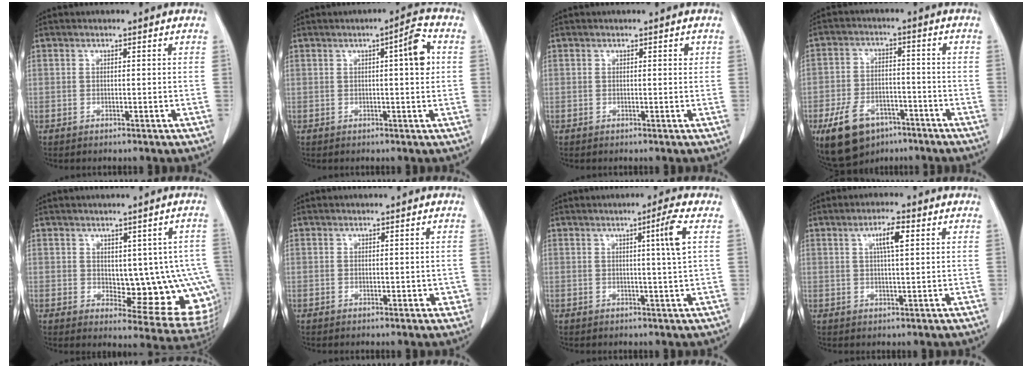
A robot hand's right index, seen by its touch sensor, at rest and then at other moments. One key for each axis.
{"total": 4.9, "fx": 1.0, "fy": 0.5, "fz": 4.8, "tx": -0.067, "ty": 0.008, "tz": 0.010}
{"total": 0.6, "fx": 0.3, "fy": 0.2, "fz": 0.4, "tx": -0.005, "ty": 0.001, "tz": 0.002}
{"total": 10.9, "fx": -6.7, "fy": 6.3, "fz": 5.8, "tx": -0.110, "ty": 0.001, "tz": -0.105}
{"total": 12.3, "fx": -0.2, "fy": 5.4, "fz": 11.1, "tx": -0.105, "ty": 0.005, "tz": 0.014}
{"total": 1.6, "fx": -0.1, "fy": 1.1, "fz": 1.2, "tx": -0.007, "ty": 0.005, "tz": 0.001}
{"total": 4.3, "fx": 1.2, "fy": -1.4, "fz": 3.9, "tx": -0.067, "ty": -0.007, "tz": 0.020}
{"total": 4.2, "fx": 1.5, "fy": 0.5, "fz": 3.9, "tx": -0.068, "ty": 0.002, "tz": 0.026}